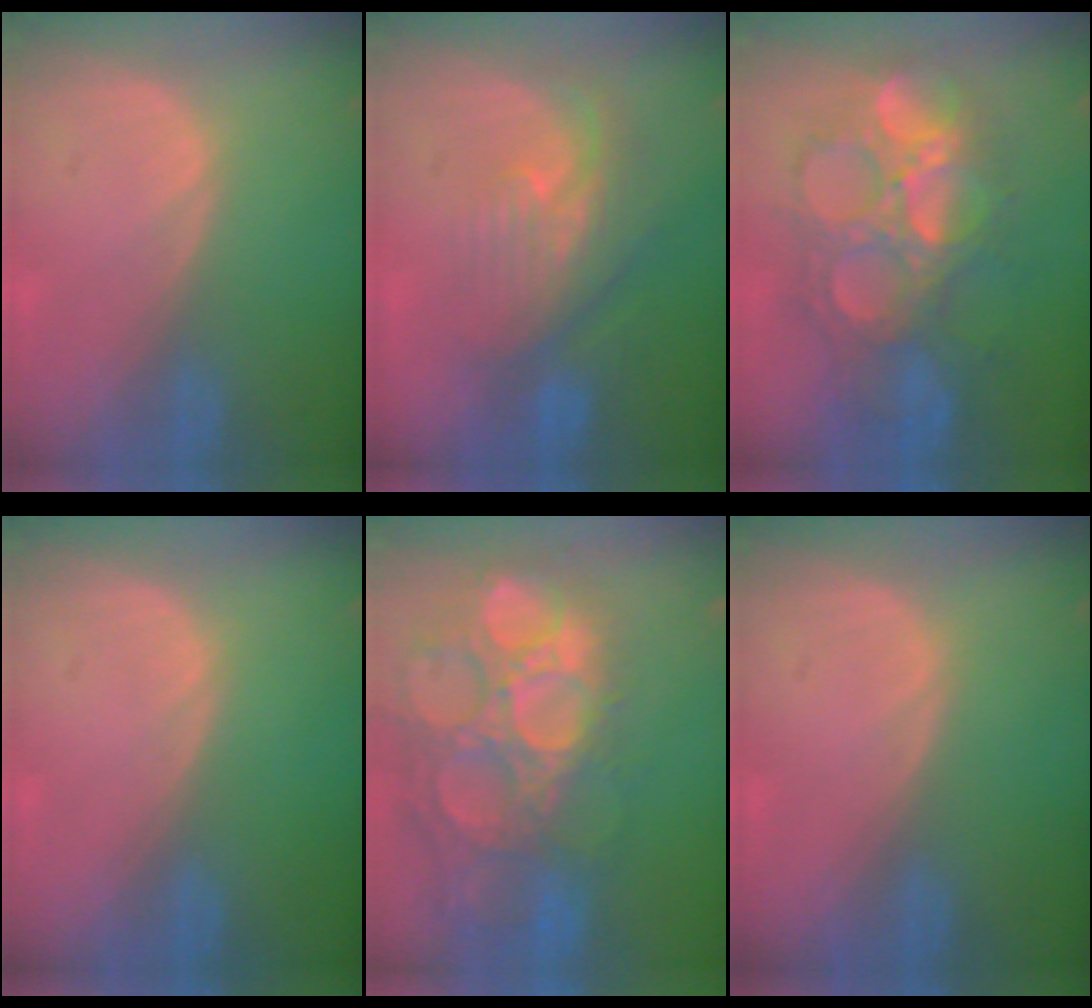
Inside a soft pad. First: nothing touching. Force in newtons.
{"total": 8.0, "press": 7.2, "slide": 3.3}
{"total": 10.8, "press": 10.8, "slide": 0.9}
{"total": 0.0}
{"total": 15.7, "press": 12.9, "slide": 8.9}
{"total": 0.0}